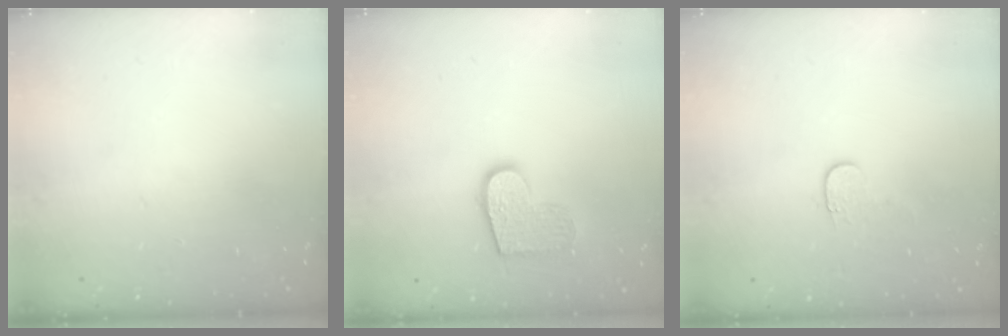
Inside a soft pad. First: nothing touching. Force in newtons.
{"total": 10.5, "press": 10.5, "slide": 0.6}
{"total": 3.4, "press": 3.4, "slide": 0.4}